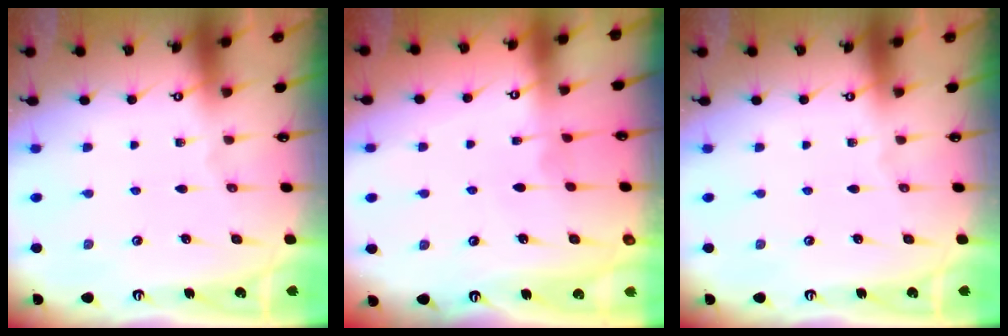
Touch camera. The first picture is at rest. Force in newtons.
{"total": 2.3, "press": 2.3, "slide": 0.2}
{"total": 0.0}